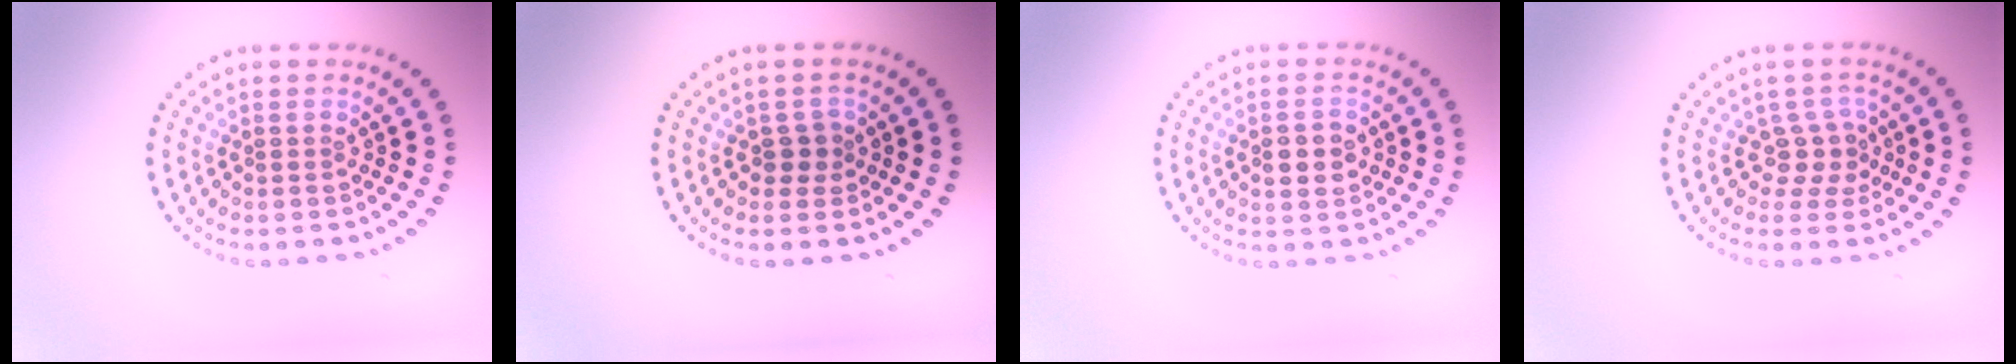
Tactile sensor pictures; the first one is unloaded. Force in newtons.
{"total": 1.3, "press": 1.1, "slide": 0.8}
{"total": 2.6, "press": 2.6, "slide": 0.0}
{"total": 2.2, "press": 1.6, "slide": 1.5}